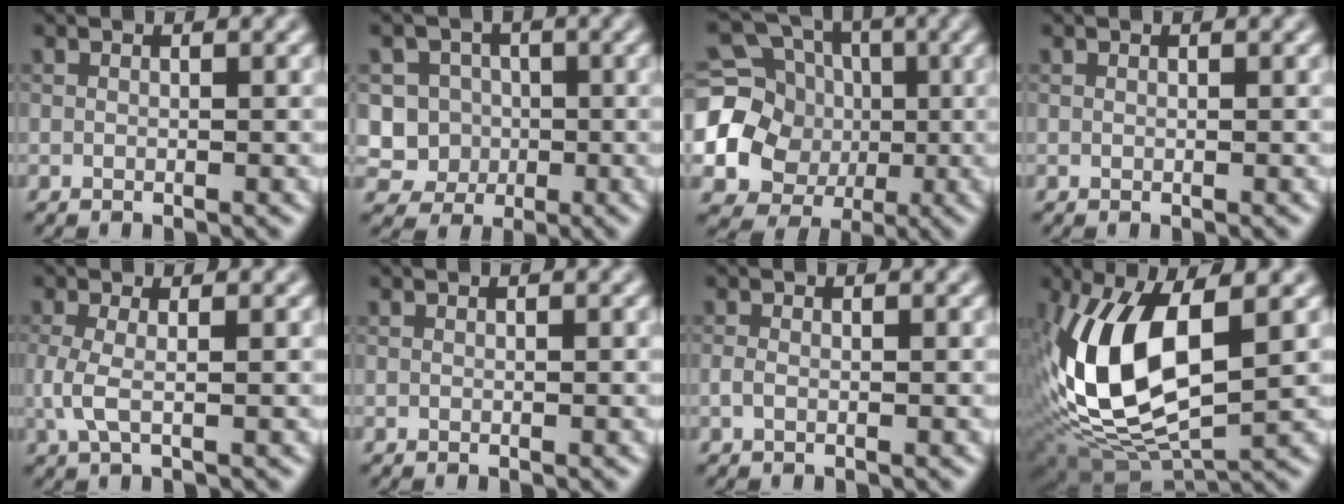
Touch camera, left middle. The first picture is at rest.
{"total": 5.5, "force": [-0.5, 5.4, 1.3], "torque": [-0.011, 0.024, -0.027]}
{"total": 13.1, "force": [0.1, 12.0, 5.2], "torque": [-0.146, 0.022, -0.011]}
{"total": 0.0}
{"total": 2.2, "force": [-0.2, 0.7, 2.1], "torque": [-0.052, -0.005, -0.005]}
{"total": 0.0}
{"total": 0.7, "force": [-0.3, 0.3, 0.6], "torque": [-0.017, -0.002, -0.008]}
{"total": 11.2, "force": [1.7, 5.3, 9.7], "torque": [-0.206, -0.004, 0.032]}